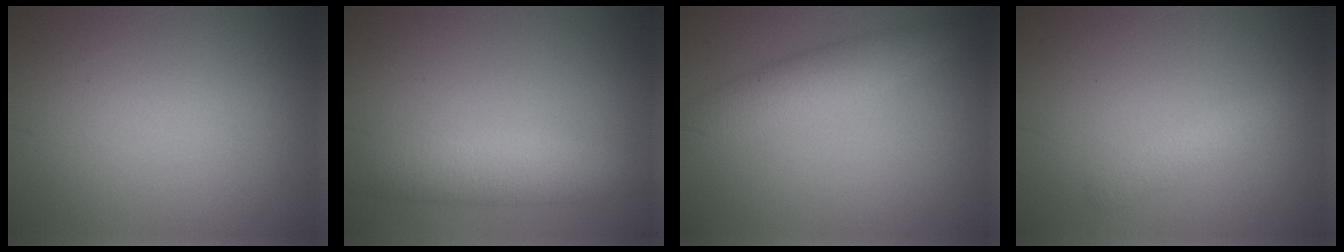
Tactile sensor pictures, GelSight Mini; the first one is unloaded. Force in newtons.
{"total": 4.1, "press": 4.1, "slide": 0.3}
{"total": 3.3, "press": 3.3, "slide": 0.1}
{"total": 1.6, "press": 1.6, "slide": 0.1}